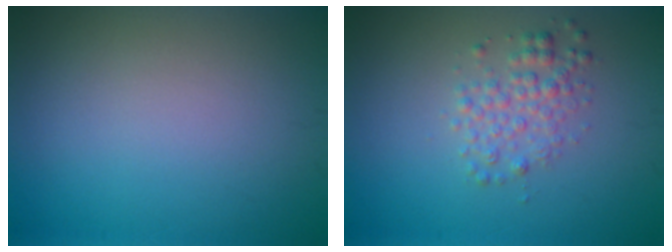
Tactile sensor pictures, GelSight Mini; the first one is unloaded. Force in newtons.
{"total": 2.5, "press": 2.5, "slide": 0.1}